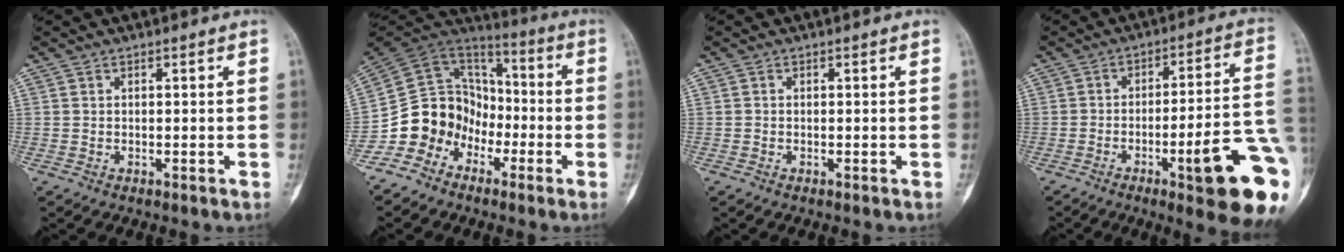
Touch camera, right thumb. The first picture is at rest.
{"total": 13.9, "force": [-7.0, 11.3, 3.7], "torque": [-0.032, 0.098, -0.135]}
{"total": 0.0}
{"total": 19.2, "force": [-6.7, 3.0, 17.8], "torque": [-0.184, 0.025, -0.085]}